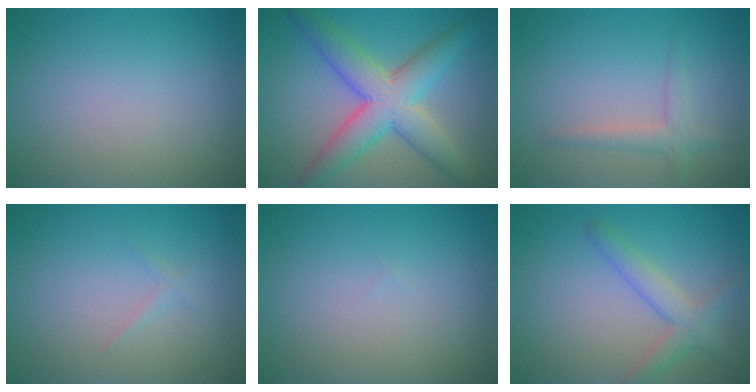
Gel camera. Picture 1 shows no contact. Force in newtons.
{"total": 7.2, "press": 7.2, "slide": 0.1}
{"total": 1.9, "press": 1.9, "slide": 0.1}
{"total": 0.7, "press": 0.7, "slide": 0.0}
{"total": 0.0}
{"total": 3.0, "press": 3.0, "slide": 0.2}